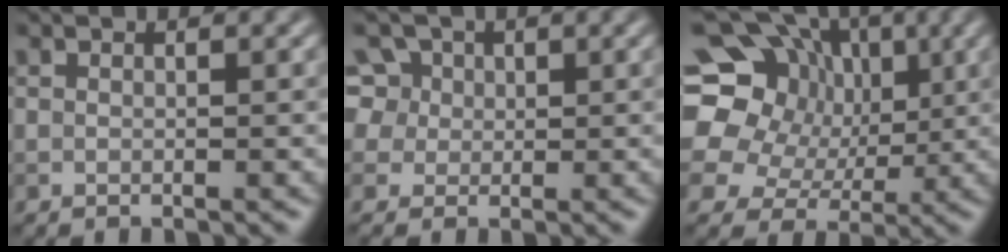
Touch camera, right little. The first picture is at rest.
{"total": 8.1, "force": [3.4, 6.4, 3.5], "torque": [-0.073, 0.036, 0.031]}
{"total": 17.3, "force": [4.4, 15.1, 7.1], "torque": [-0.165, 0.033, 0.054]}